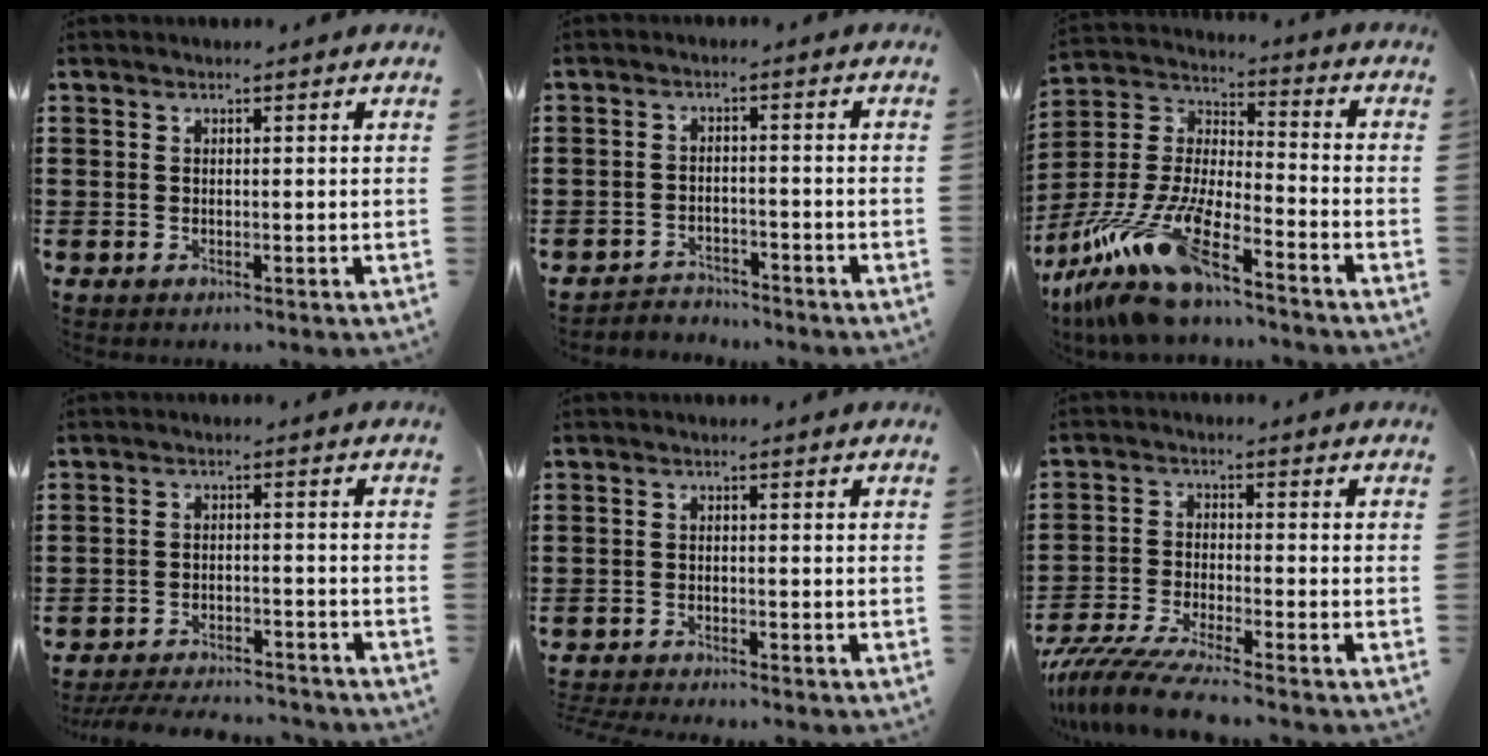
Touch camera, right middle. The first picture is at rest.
{"total": 2.8, "force": [-2.8, 0.5, -0.2], "torque": [-0.006, -0.001, -0.062]}
{"total": 14.2, "force": [-11.3, 1.6, 8.5], "torque": [-0.192, 0.001, -0.221]}
{"total": 4.1, "force": [-4.0, 0.4, 0.9], "torque": [-0.022, -0.001, -0.083]}
{"total": 1.7, "force": [-1.7, -0.1, 0.2], "torque": [-0.005, 0.000, -0.035]}
{"total": 6.4, "force": [-5.8, -0.3, 2.7], "torque": [-0.074, -0.021, -0.118]}